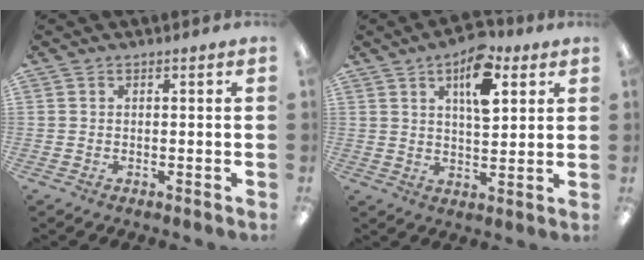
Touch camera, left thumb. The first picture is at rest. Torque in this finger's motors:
{"motor_torque": [0.14, 0.04, -0.03, -0.22, 0.17]}